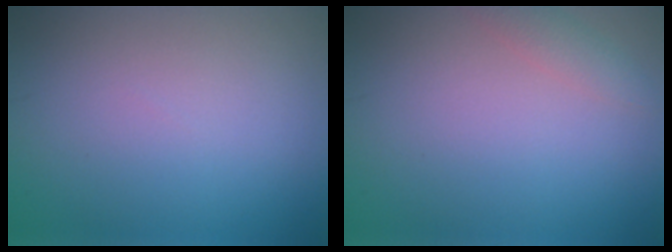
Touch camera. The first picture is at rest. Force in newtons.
{"total": 1.6, "press": 1.6, "slide": 0.2}